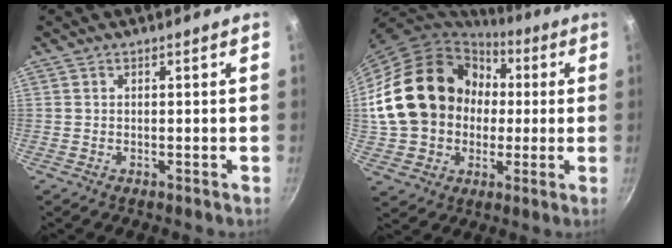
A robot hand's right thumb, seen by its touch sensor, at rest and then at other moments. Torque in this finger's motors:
{"motor_torque": [-0.83, 2.16, 1.66, -0.38, 0.57]}